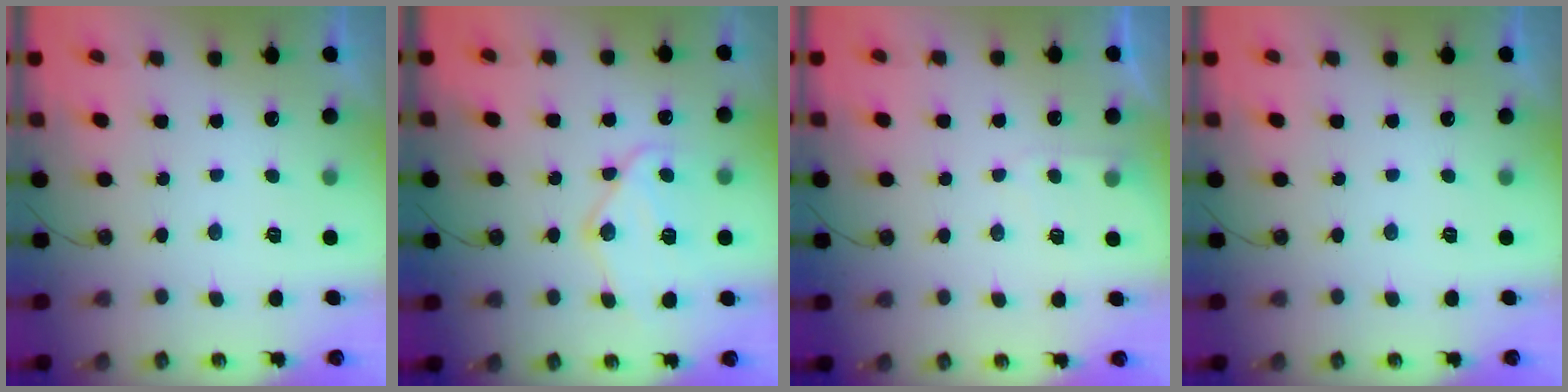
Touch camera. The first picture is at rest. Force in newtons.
{"total": 16.0, "press": 15.9, "slide": 1.7}
{"total": 4.4, "press": 4.3, "slide": 0.6}
{"total": 0.0}